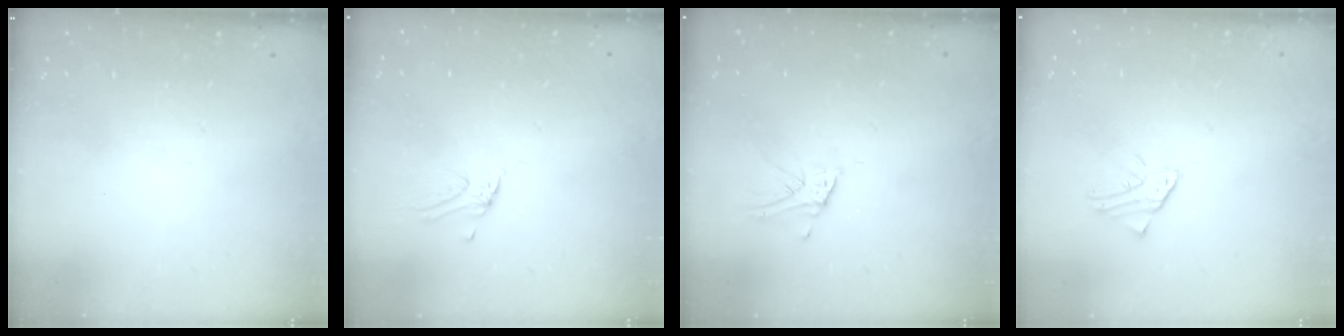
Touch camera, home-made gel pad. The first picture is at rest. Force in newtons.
{"total": 1.7, "press": 1.7, "slide": 0.1}
{"total": 3.7, "press": 3.7, "slide": 0.3}
{"total": 1.2, "press": 1.2, "slide": 0.1}